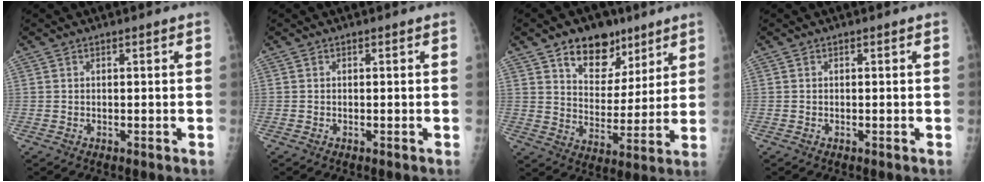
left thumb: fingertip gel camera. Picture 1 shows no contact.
{"total": 0.0}
{"total": 12.9, "force": [8.1, 8.2, 5.6], "torque": [-0.044, -0.041, 0.133]}
{"total": 0.0}